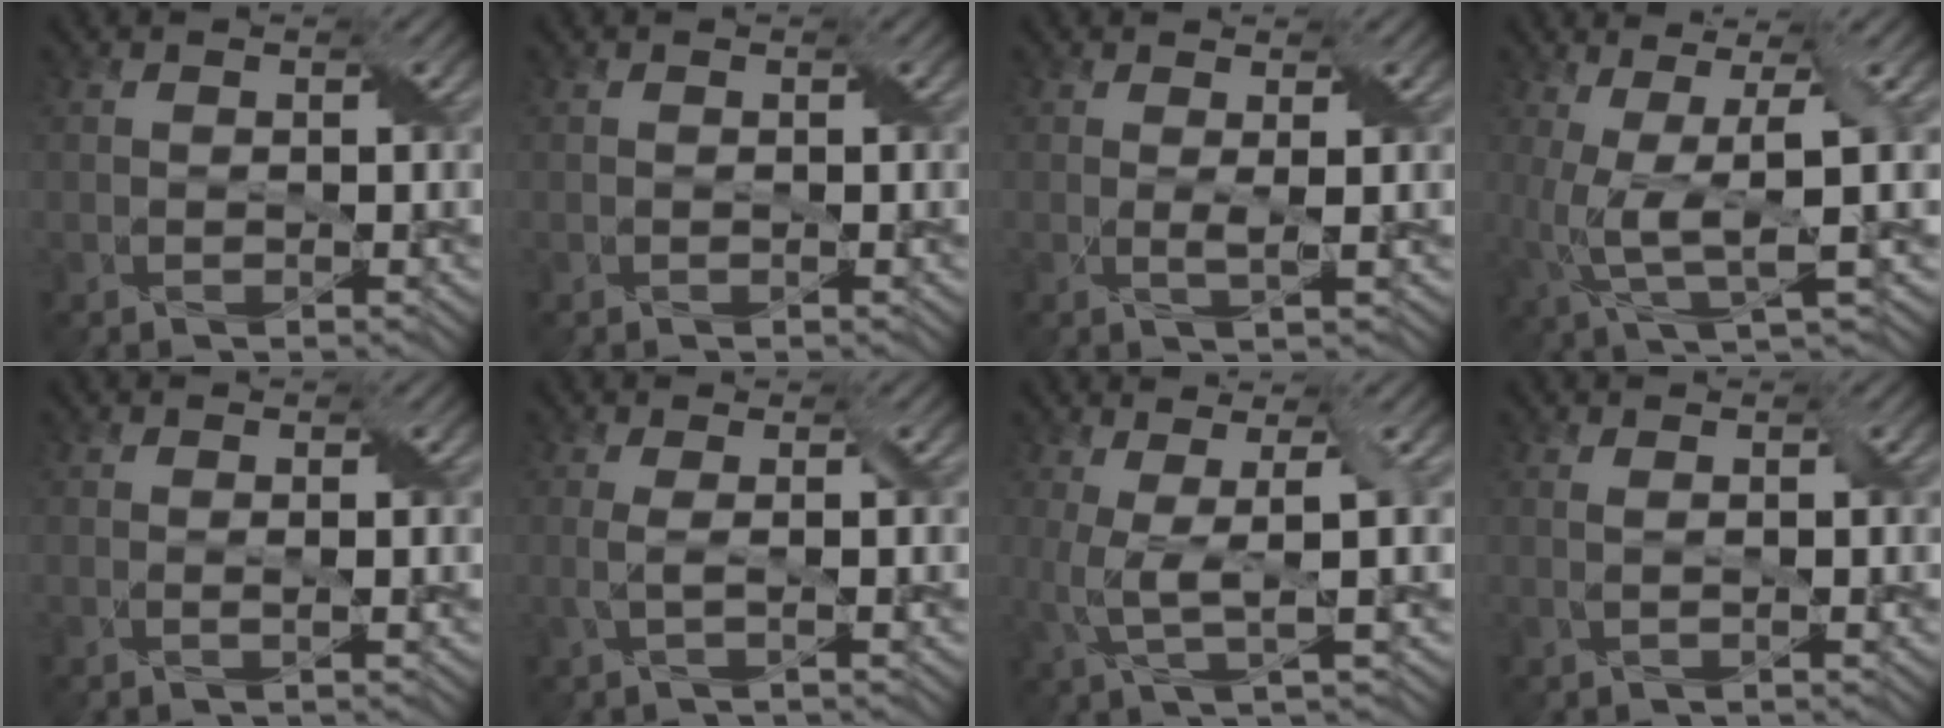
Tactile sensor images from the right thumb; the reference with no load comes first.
{"total": 0.0}
{"total": 1.8, "force": [0.5, 0.2, 1.7], "torque": [-0.039, -0.003, 0.008]}
{"total": 8.6, "force": [0.0, 2.1, 8.4], "torque": [-0.173, 0.006, 0.005]}
{"total": 0.8, "force": [0.1, 0.2, 0.8], "torque": [-0.018, 0.003, -0.003]}
{"total": 2.0, "force": [0.0, 0.4, 1.9], "torque": [-0.041, 0.004, -0.004]}
{"total": 6.0, "force": [0.3, 1.2, 5.9], "torque": [-0.122, 0.007, 0.008]}
{"total": 1.2, "force": [0.4, 0.4, 1.1], "torque": [-0.019, -0.004, 0.000]}